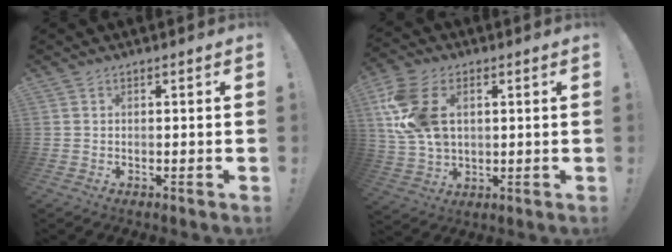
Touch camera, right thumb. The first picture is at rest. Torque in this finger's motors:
{"motor_torque": [1.83, 1.90, 0.79, -0.27, 0.14]}